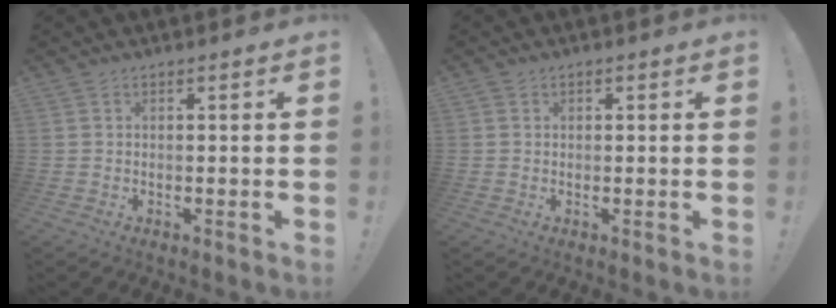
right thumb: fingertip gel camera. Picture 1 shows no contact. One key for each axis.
{"total": 0.8, "fx": 0.1, "fy": 0.8, "fz": 0.1, "tx": 0.005, "ty": 0.000, "tz": 0.001}